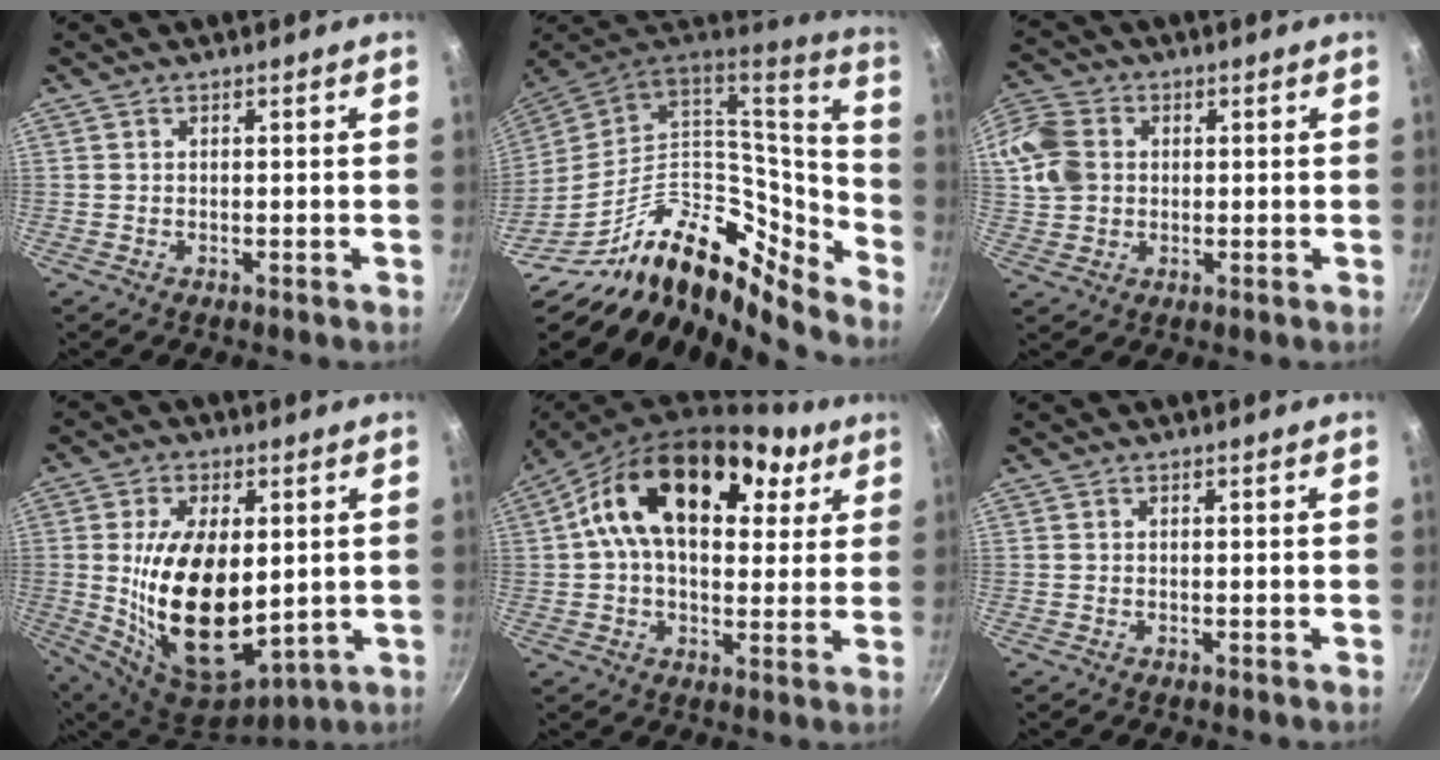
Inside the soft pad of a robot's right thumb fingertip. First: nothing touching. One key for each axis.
{"total": 24.1, "fx": -13.4, "fy": 12.3, "fz": 15.9, "tx": -0.188, "ty": 0.087, "tz": -0.240}
{"total": 15.7, "fx": 2.7, "fy": 13.0, "fz": 8.4, "tx": -0.205, "ty": 0.026, "tz": 0.042}
{"total": 20.1, "fx": 0.9, "fy": 11.5, "fz": 16.5, "tx": -0.282, "ty": -0.025, "tz": 0.035}
{"total": 20.1, "fx": 7.1, "fy": 12.6, "fz": 14.0, "tx": -0.208, "ty": 0.005, "tz": 0.096}
{"total": 0.0}